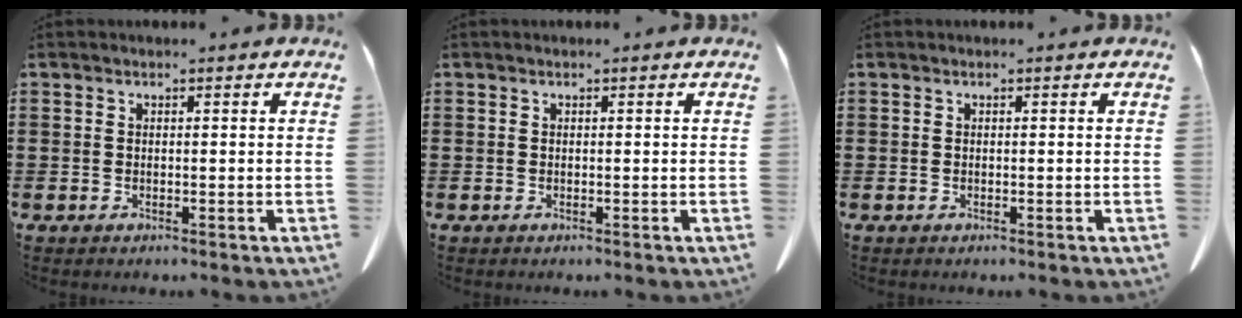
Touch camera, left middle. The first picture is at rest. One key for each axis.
{"total": 0.0}
{"total": 0.0}